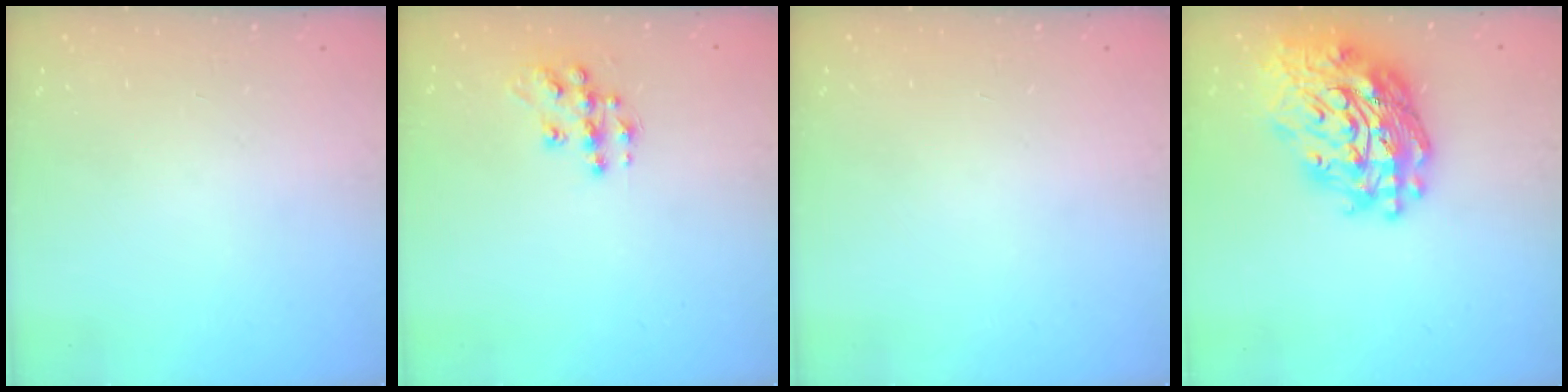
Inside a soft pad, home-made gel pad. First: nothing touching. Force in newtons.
{"total": 11.4, "press": 11.4, "slide": 0.8}
{"total": 0.0}
{"total": 24.3, "press": 24.2, "slide": 2.6}